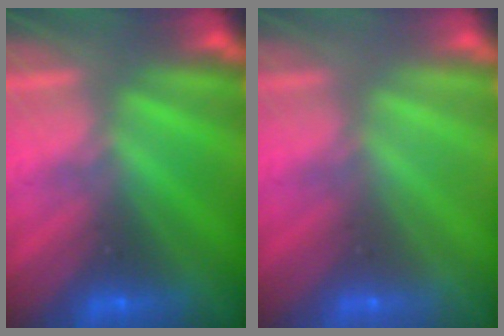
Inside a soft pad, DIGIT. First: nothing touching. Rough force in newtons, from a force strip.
{"total": 3.3}